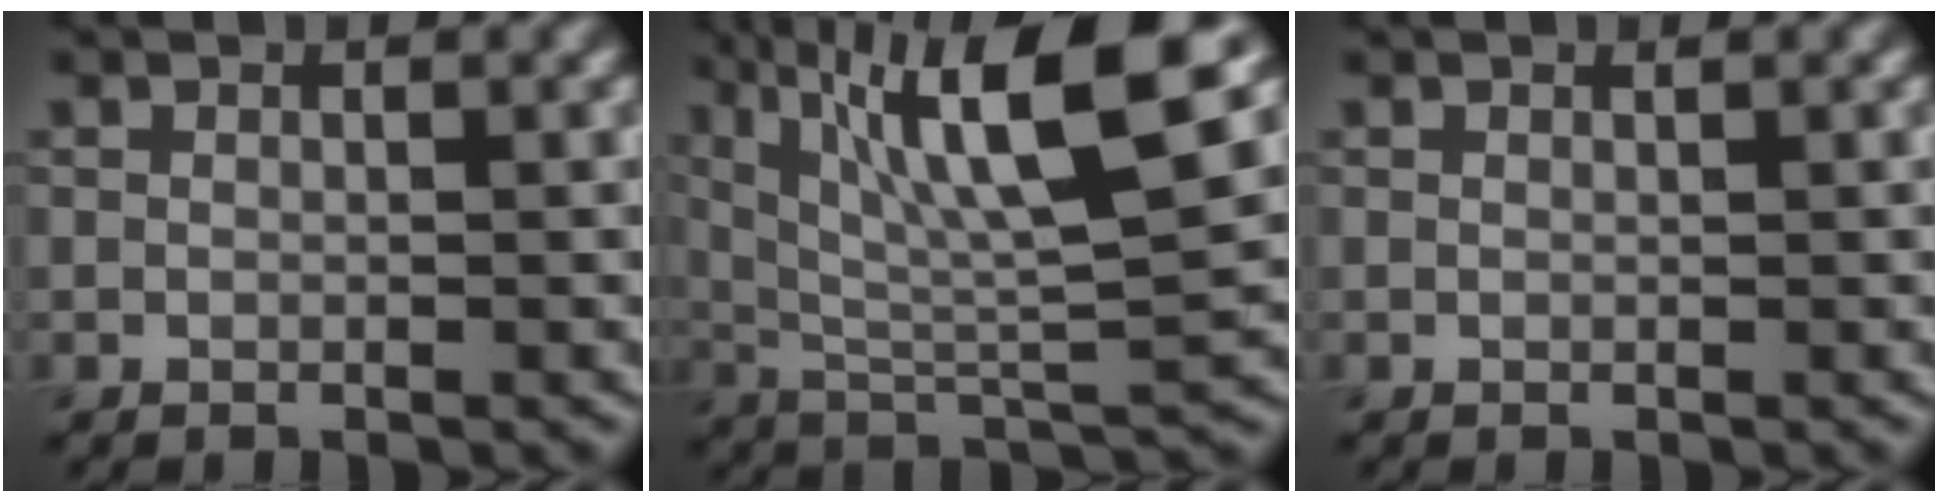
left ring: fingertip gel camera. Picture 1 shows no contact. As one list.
[{"total": 11.7, "force": [5.0, 2.3, 10.3], "torque": [-0.173, 0.007, 0.090]}, {"total": 0.0}]